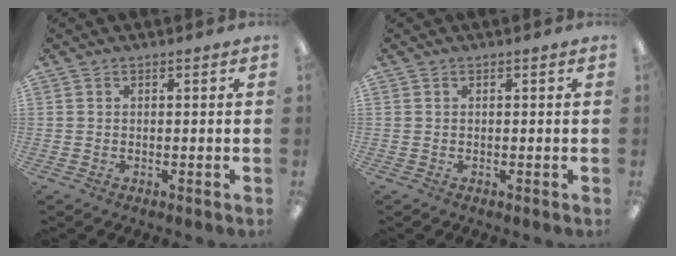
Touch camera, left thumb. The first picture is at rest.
{"total": 0.0}